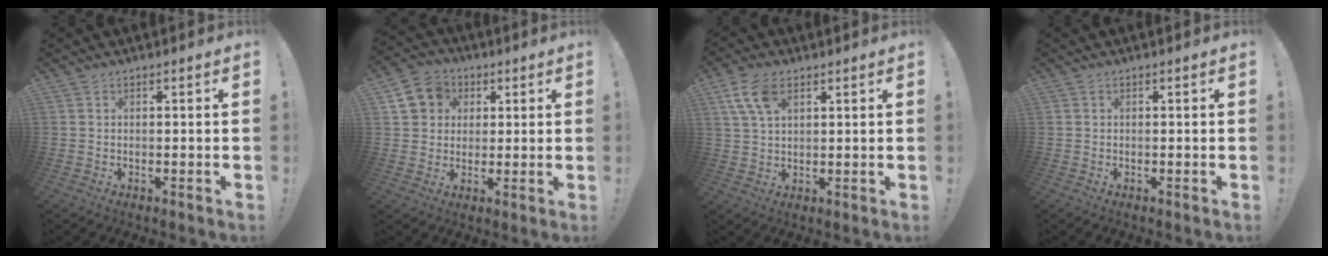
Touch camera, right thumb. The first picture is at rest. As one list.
[{"total": 10.2, "force": [3.3, 9.0, 3.4], "torque": [-0.047, -0.005, 0.068]}, {"total": 8.2, "force": [4.1, 4.3, 5.6], "torque": [-0.105, -0.009, 0.077]}, {"total": 0.0}]